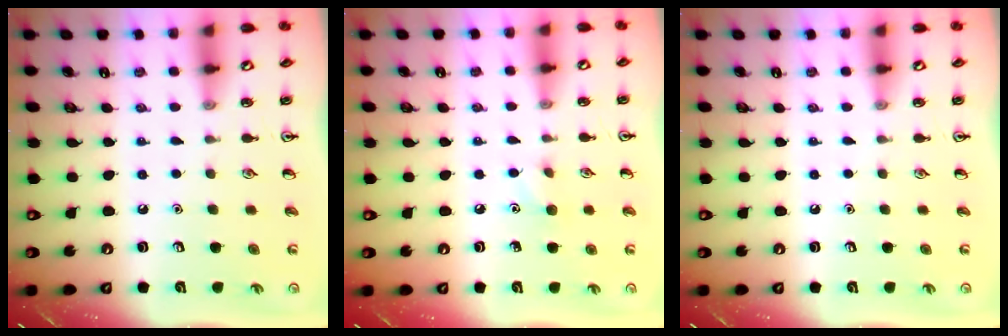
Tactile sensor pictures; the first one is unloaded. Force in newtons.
{"total": 5.4, "press": 5.3, "slide": 1.1}
{"total": 0.0}